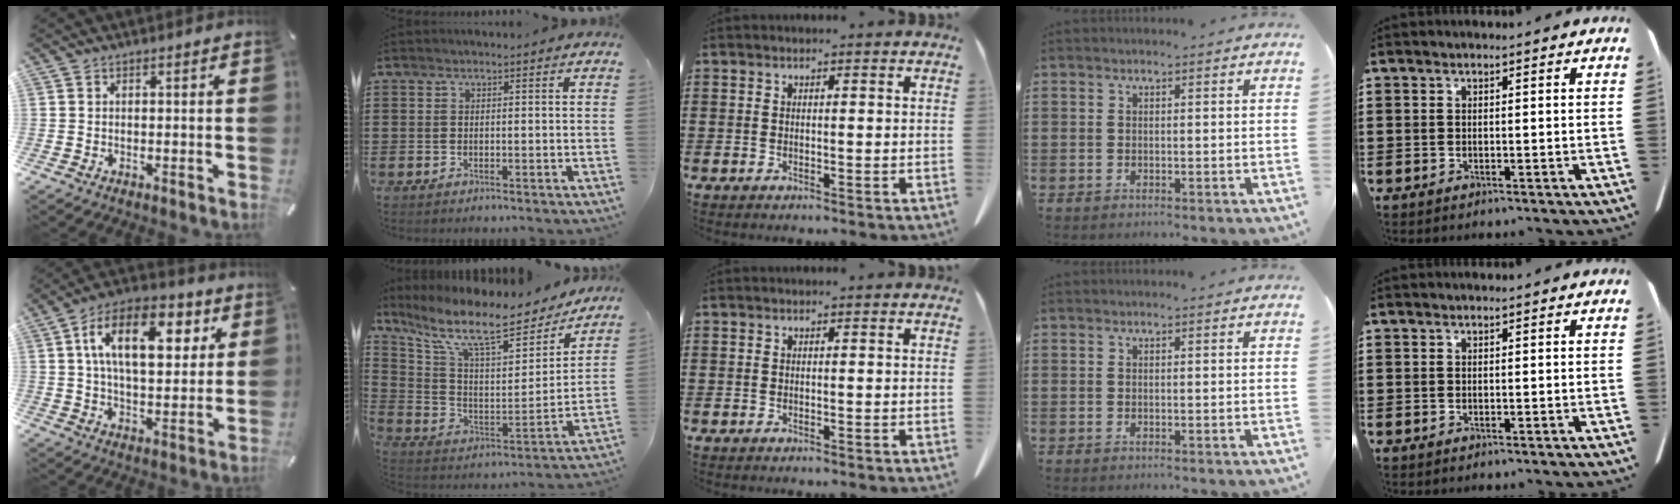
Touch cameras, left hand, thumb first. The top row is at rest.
{"thumb": {"total": 17.2, "force": [6.2, 9.7, 12.9], "torque": [-0.208, -0.003, 0.099]}, "index": {"total": 12.8, "force": [9.8, 3.0, 7.5], "torque": [-0.177, -0.056, 0.164]}}